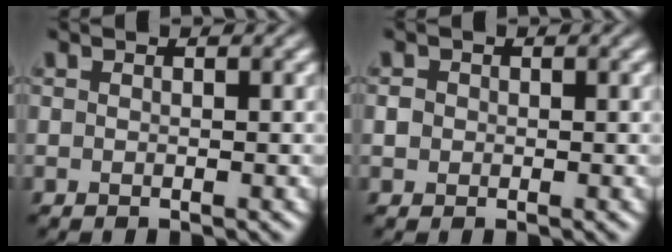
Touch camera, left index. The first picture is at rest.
{"total": 0.8, "force": [0.0, 0.8, 0.2], "torque": [-0.002, -0.001, -0.003]}